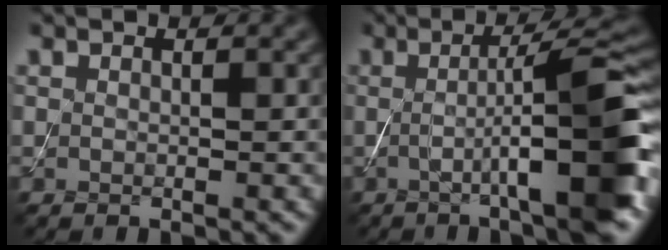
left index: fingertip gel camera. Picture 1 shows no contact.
{"total": 10.4, "force": [-1.4, 1.8, 10.1], "torque": [-0.123, 0.009, -0.030]}